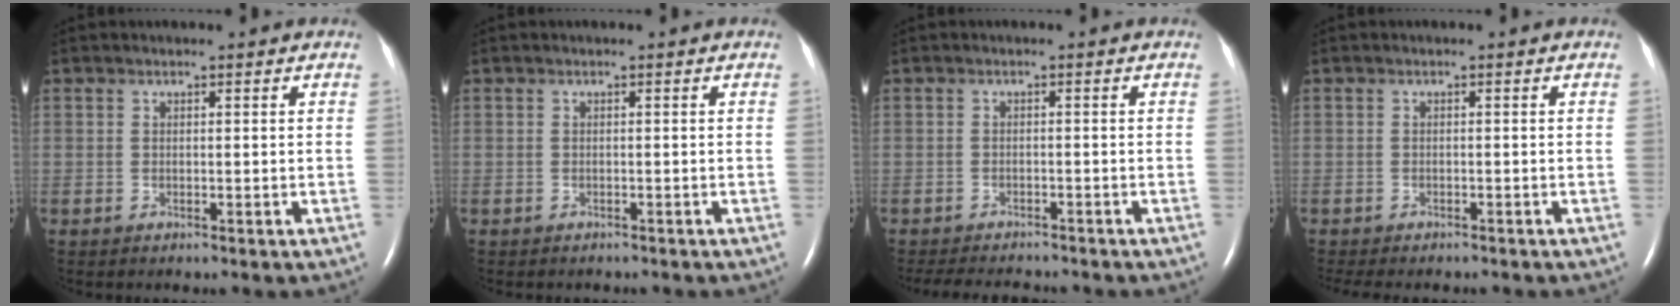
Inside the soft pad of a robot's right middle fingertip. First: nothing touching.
{"total": 1.5, "force": [-1.3, 0.6, 0.4], "torque": [-0.016, -0.003, -0.013]}
{"total": 9.0, "force": [-8.1, 2.1, 3.1], "torque": [-0.053, -0.009, -0.108]}
{"total": 7.5, "force": [-6.4, 2.3, 3.2], "torque": [-0.043, -0.004, -0.081]}